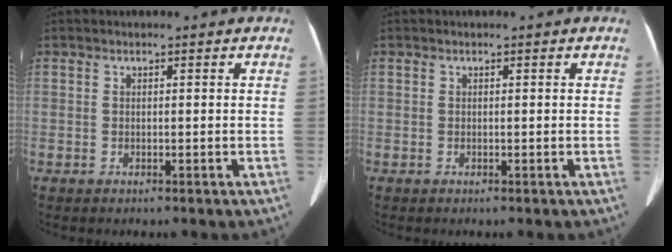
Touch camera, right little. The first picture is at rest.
{"total": 0.0}